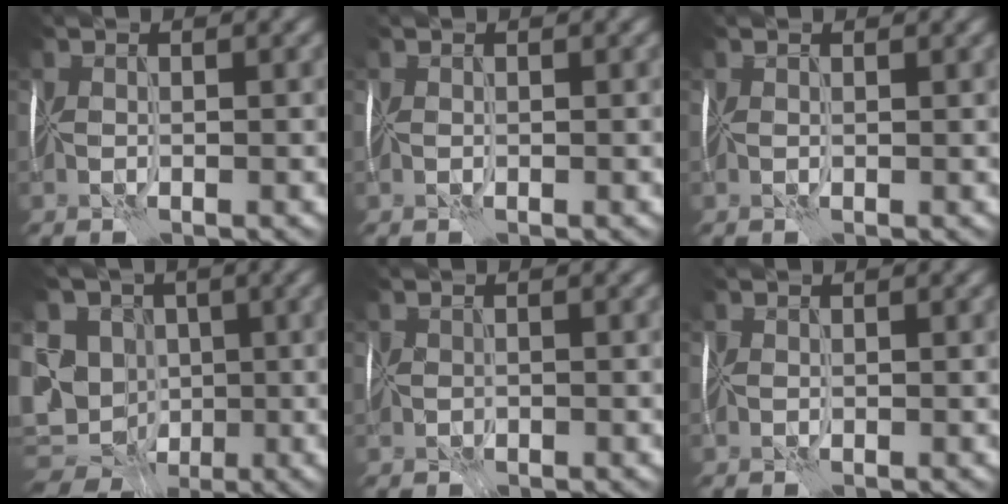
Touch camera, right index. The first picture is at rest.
{"total": 0.0}
{"total": 0.8, "force": [0.4, 0.0, -0.7], "torque": [0.011, 0.009, 0.006]}
{"total": 10.2, "force": [-1.3, 8.9, 4.7], "torque": [-0.102, 0.009, -0.018]}
{"total": 1.4, "force": [-0.2, 0.1, -1.4], "torque": [0.013, 0.012, 0.006]}
{"total": 0.0}